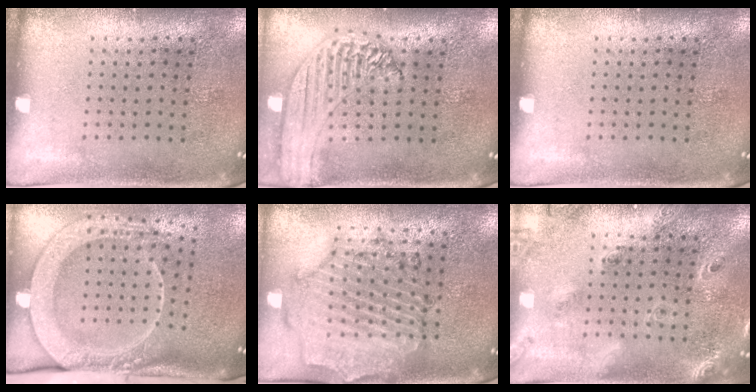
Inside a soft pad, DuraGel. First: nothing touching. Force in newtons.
{"total": 1.7, "press": 1.6, "slide": 0.5}
{"total": 0.0}
{"total": 2.8, "press": 2.2, "slide": 1.8}
{"total": 1.7, "press": 1.6, "slide": 0.3}
{"total": 1.7, "press": 1.6, "slide": 0.8}